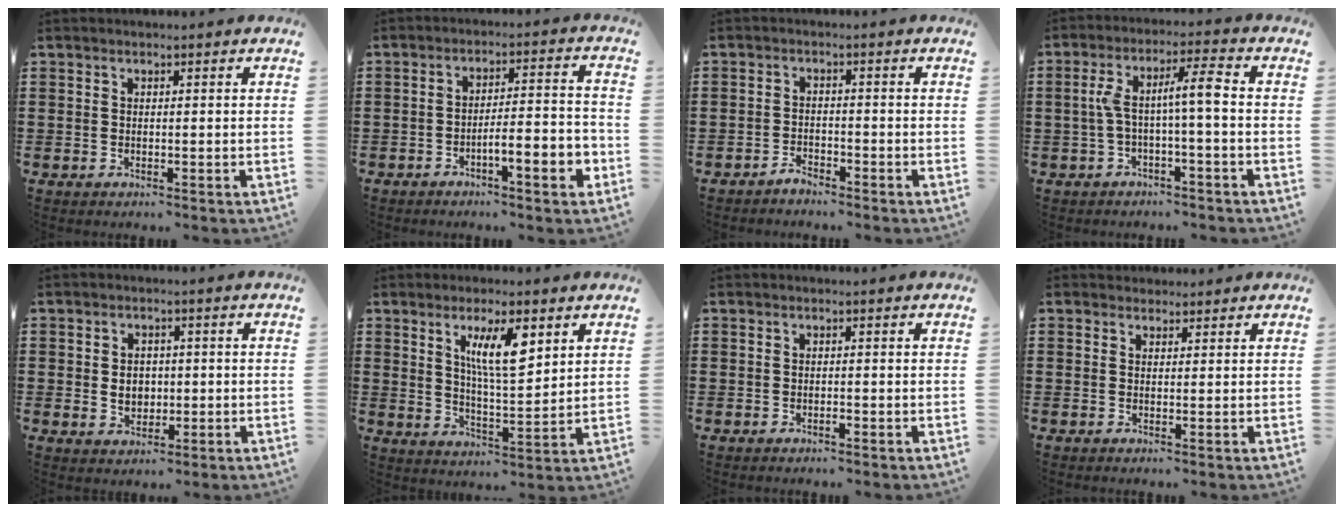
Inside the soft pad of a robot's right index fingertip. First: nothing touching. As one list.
[{"total": 5.6, "force": [-3.1, 0.7, 4.6], "torque": [-0.077, -0.001, -0.056]}, {"total": 1.8, "force": [-1.8, 0.3, 0.1], "torque": [-0.009, 0.002, -0.037]}, {"total": 7.2, "force": [-0.6, 1.2, 7.1], "torque": [-0.138, 0.007, -0.019]}, {"total": 3.5, "force": [-0.1, 2.7, 2.2], "torque": [-0.042, 0.001, -0.004]}, {"total": 8.7, "force": [4.0, 2.6, 7.3], "torque": [-0.143, 0.005, 0.066]}, {"total": 0.6, "force": [-0.3, 0.1, 0.4], "torque": [-0.009, -0.002, -0.006]}, {"total": 1.5, "force": [1.2, 0.8, -0.2], "torque": [0.002, 0.004, 0.025]}]